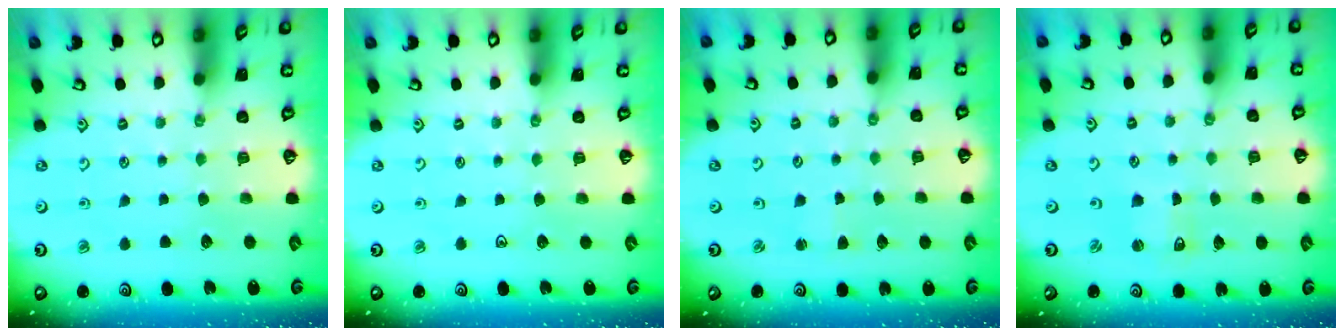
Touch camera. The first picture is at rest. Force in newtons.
{"total": 0.0}
{"total": 2.2, "press": 2.2, "slide": 0.3}
{"total": 0.7, "press": 0.7, "slide": 0.1}